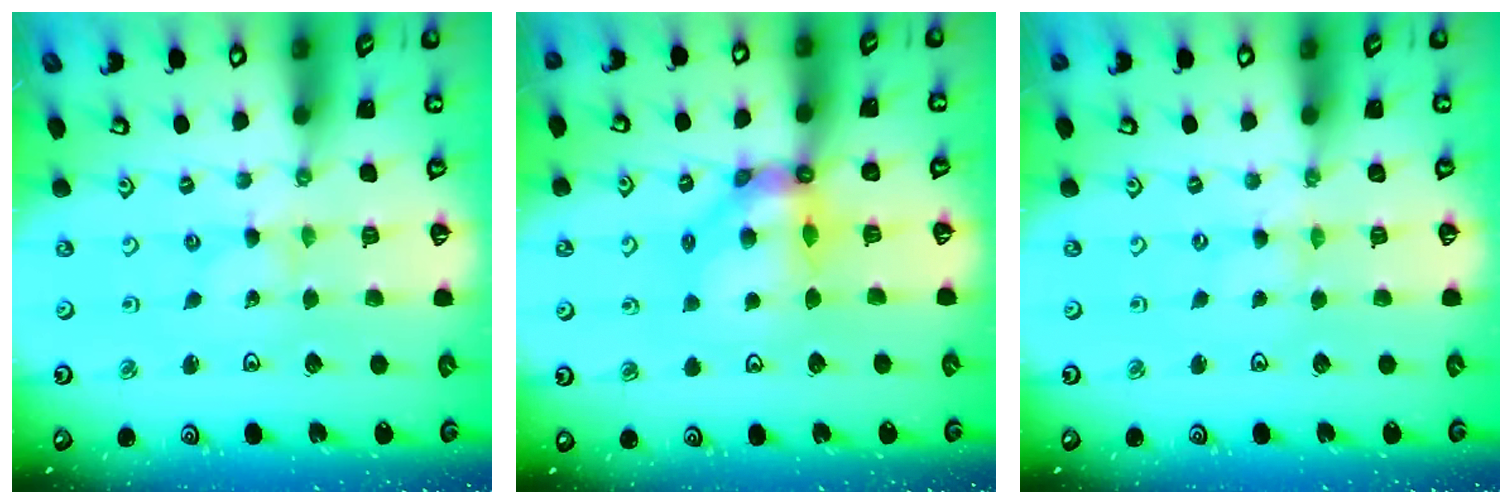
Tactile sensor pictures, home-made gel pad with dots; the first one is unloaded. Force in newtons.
{"total": 9.7, "press": 9.4, "slide": 2.5}
{"total": 0.0}